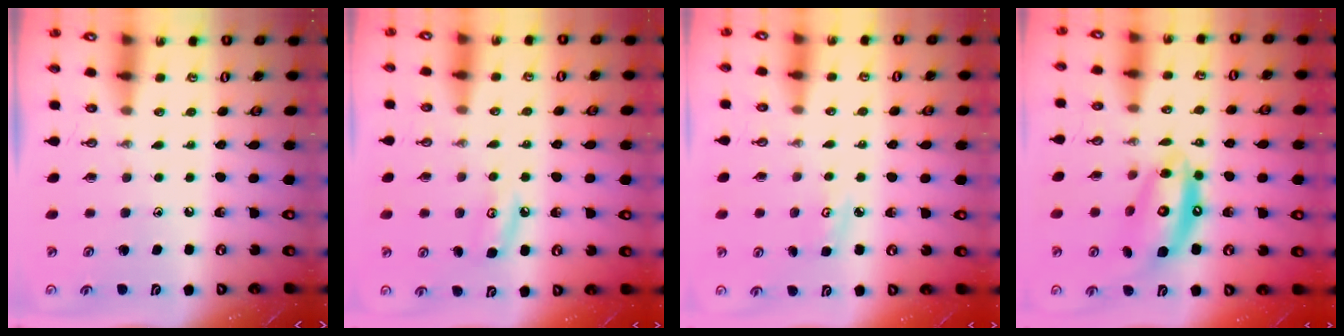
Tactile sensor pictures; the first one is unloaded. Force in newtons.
{"total": 6.0, "press": 6.0, "slide": 0.5}
{"total": 3.6, "press": 3.6, "slide": 0.4}
{"total": 13.6, "press": 13.6, "slide": 1.2}